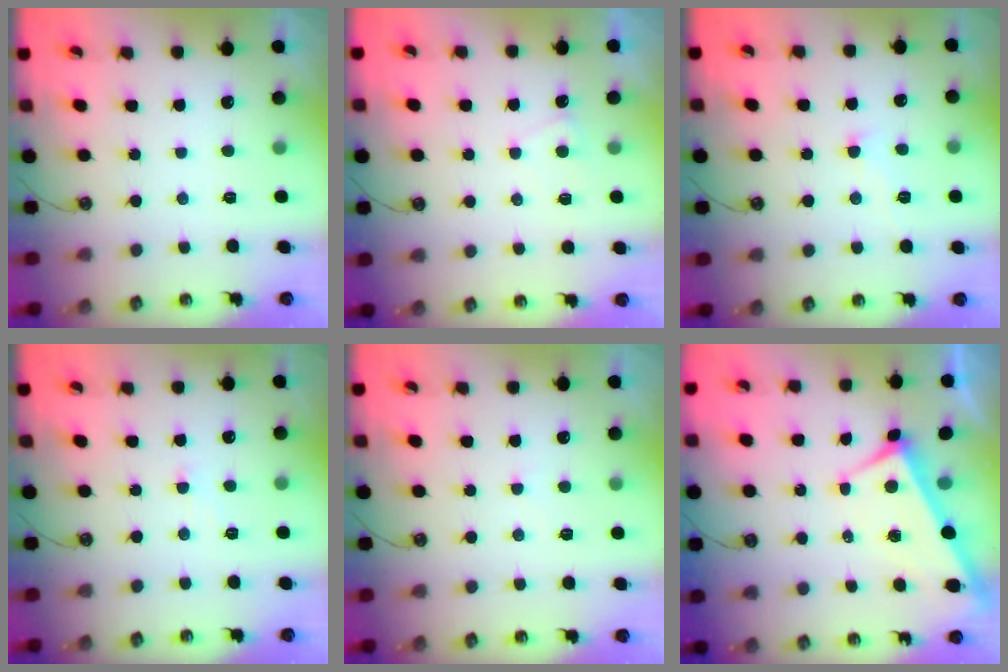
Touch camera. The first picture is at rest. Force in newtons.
{"total": 1.2, "press": 1.1, "slide": 0.4}
{"total": 1.1, "press": 1.0, "slide": 0.3}
{"total": 1.7, "press": 1.6, "slide": 0.5}
{"total": 3.9, "press": 3.9, "slide": 0.3}
{"total": 3.1, "press": 3.0, "slide": 0.8}